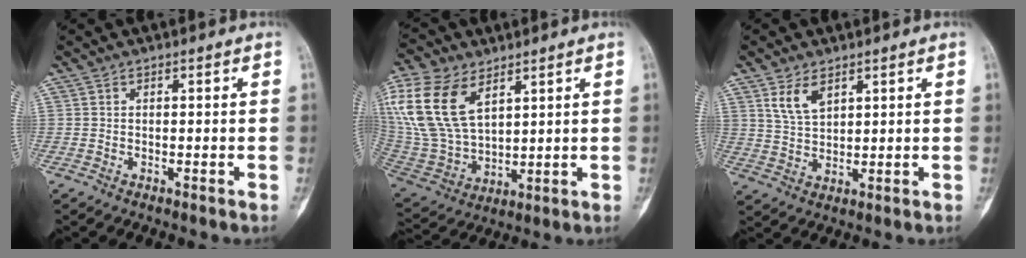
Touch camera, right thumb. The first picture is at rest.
{"total": 20.1, "force": [8.7, 11.8, 13.8], "torque": [-0.299, -0.022, 0.179]}
{"total": 5.4, "force": [3.0, 2.9, 3.4], "torque": [-0.057, -0.016, 0.065]}